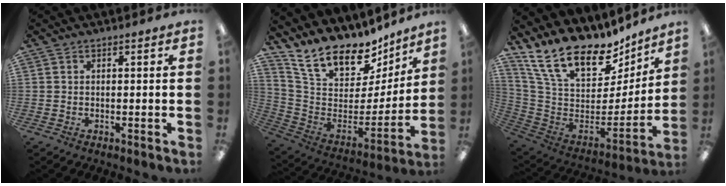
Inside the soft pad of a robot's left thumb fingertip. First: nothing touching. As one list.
[{"total": 18.9, "force": [15.3, 8.1, 7.6], "torque": [-0.139, -0.123, 0.276]}, {"total": 21.4, "force": [16.1, 9.1, 10.8], "torque": [-0.205, -0.124, 0.290]}]